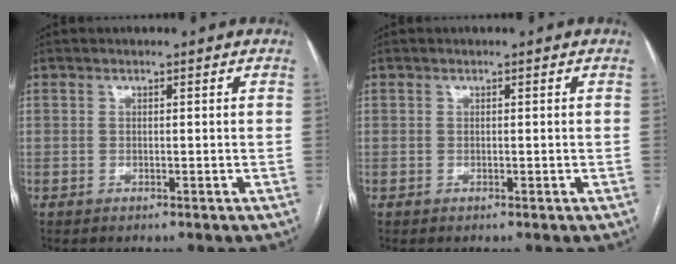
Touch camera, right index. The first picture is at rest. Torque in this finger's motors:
{"motor_torque": [-0.01, 0.01, 0.00, 0.00]}